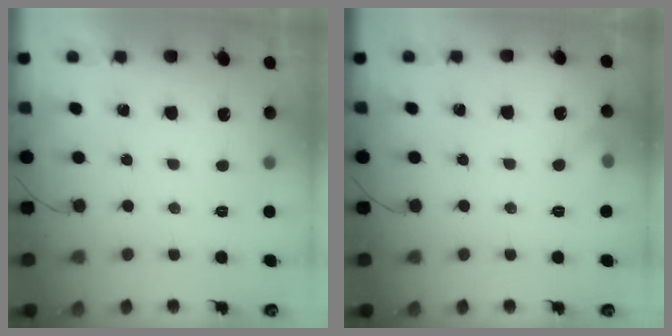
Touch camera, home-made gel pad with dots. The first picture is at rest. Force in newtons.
{"total": 9.0, "press": 6.0, "slide": 6.7}